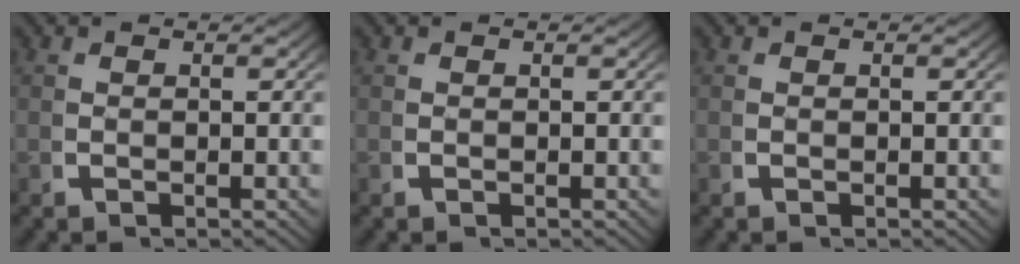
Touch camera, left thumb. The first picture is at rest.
{"total": 0.0}
{"total": 0.0}